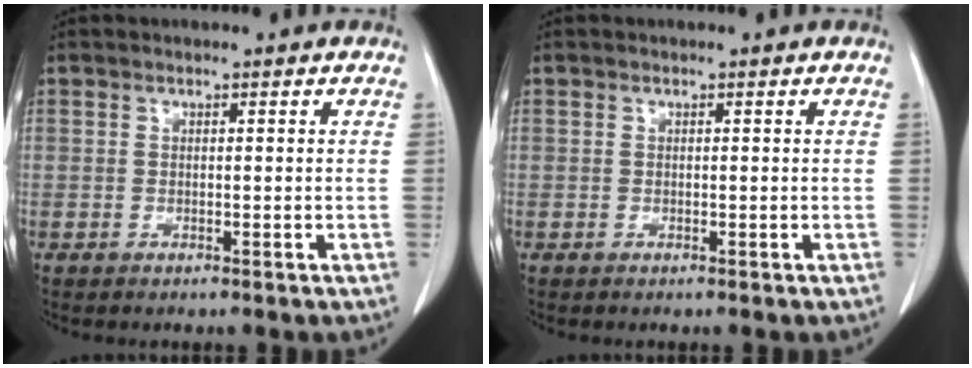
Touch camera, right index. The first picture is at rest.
{"total": 0.0}